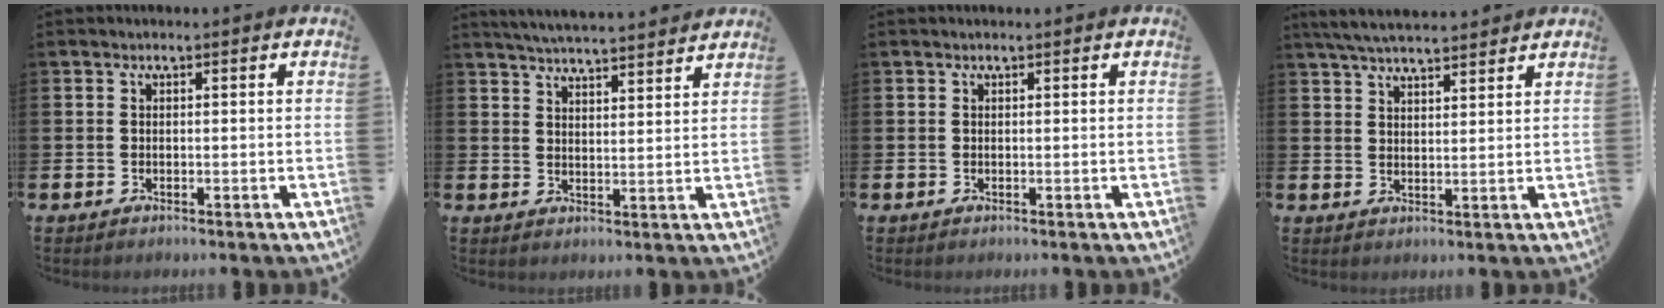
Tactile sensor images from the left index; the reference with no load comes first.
{"total": 4.9, "force": [4.9, -0.2, 0.5], "torque": [-0.018, -0.033, 0.085]}
{"total": 0.0}
{"total": 5.2, "force": [5.0, 0.5, 1.3], "torque": [-0.044, -0.015, 0.093]}